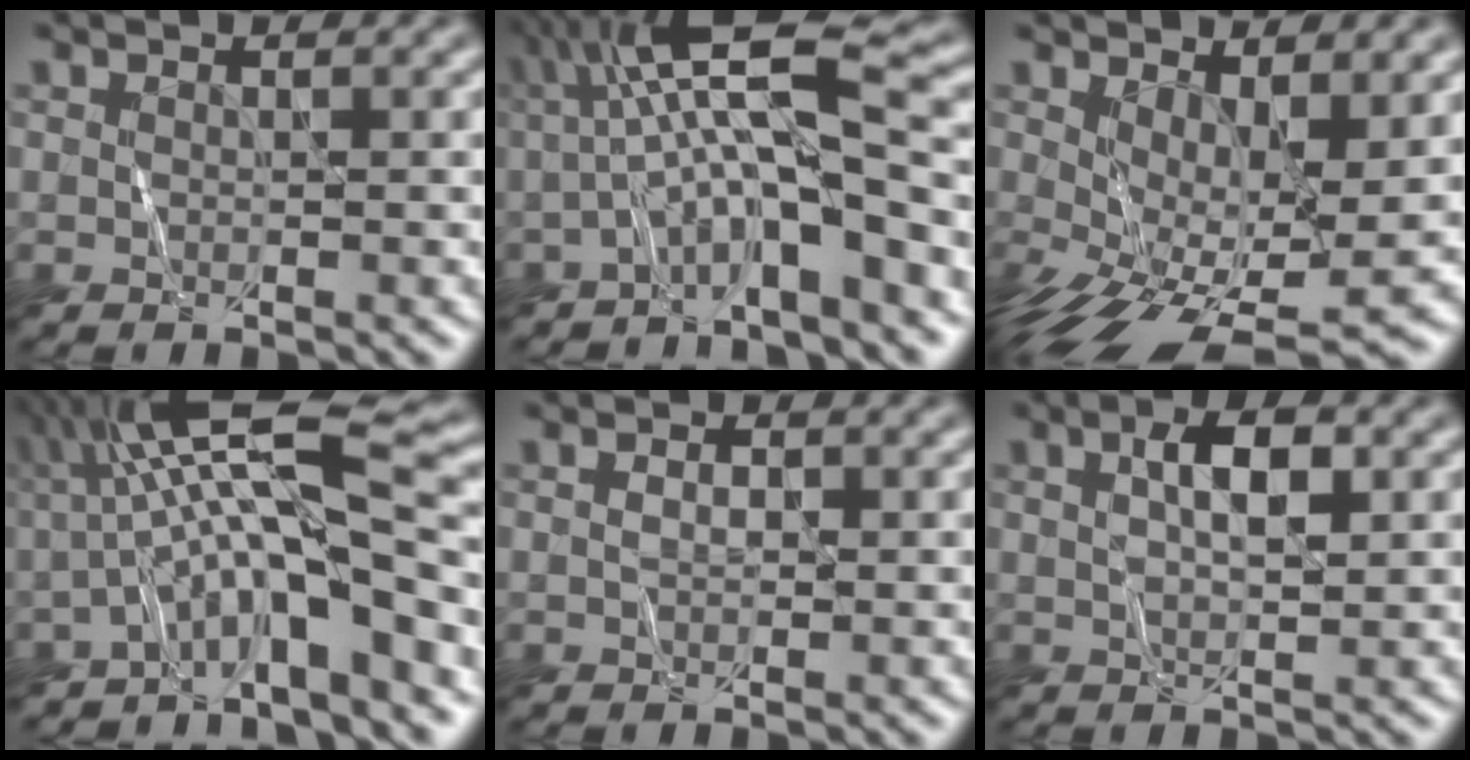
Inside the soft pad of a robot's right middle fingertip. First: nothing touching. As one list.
[{"total": 8.8, "force": [-1.4, 1.8, 8.5], "torque": [-0.135, 0.031, -0.036]}, {"total": 8.6, "force": [-1.0, 3.7, 7.7], "torque": [-0.142, -0.021, -0.006]}, {"total": 11.0, "force": [-2.0, 2.2, 10.6], "torque": [-0.171, 0.031, -0.037]}, {"total": 0.8, "force": [0.0, 0.5, 0.6], "torque": [-0.013, 0.003, 0.001]}, {"total": 3.3, "force": [1.0, 1.2, 3.0], "torque": [-0.055, 0.009, 0.017]}]